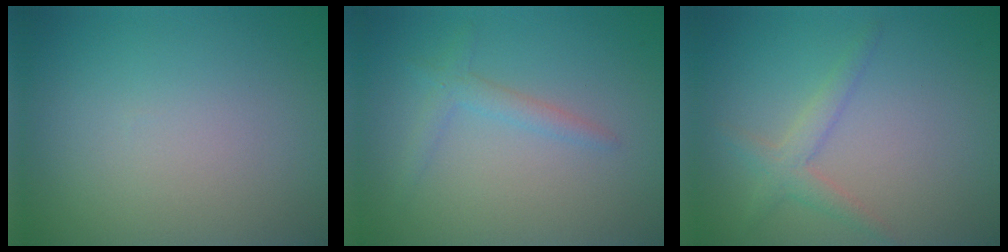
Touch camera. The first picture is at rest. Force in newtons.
{"total": 1.6, "press": 1.6, "slide": 0.1}
{"total": 2.2, "press": 2.2, "slide": 0.1}